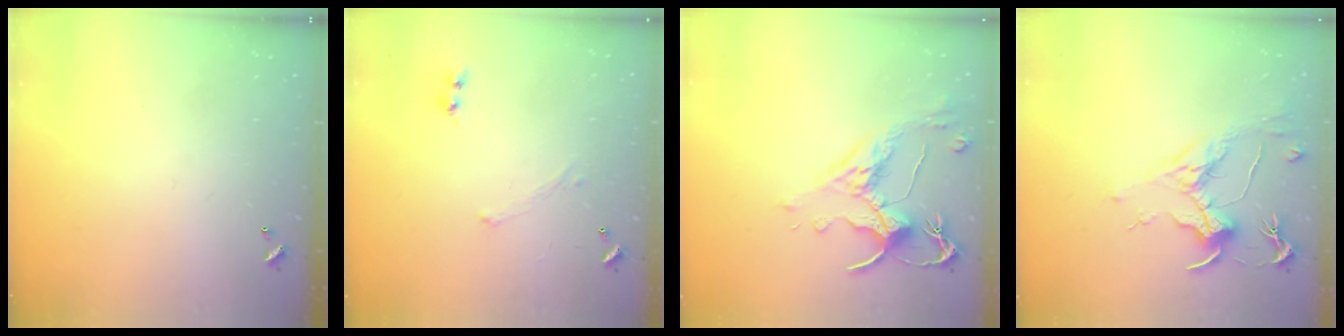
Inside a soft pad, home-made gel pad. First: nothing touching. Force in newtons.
{"total": 0.7, "press": 0.7, "slide": 0.3}
{"total": 2.5, "press": 2.1, "slide": 1.2}
{"total": 1.6, "press": 1.4, "slide": 0.7}